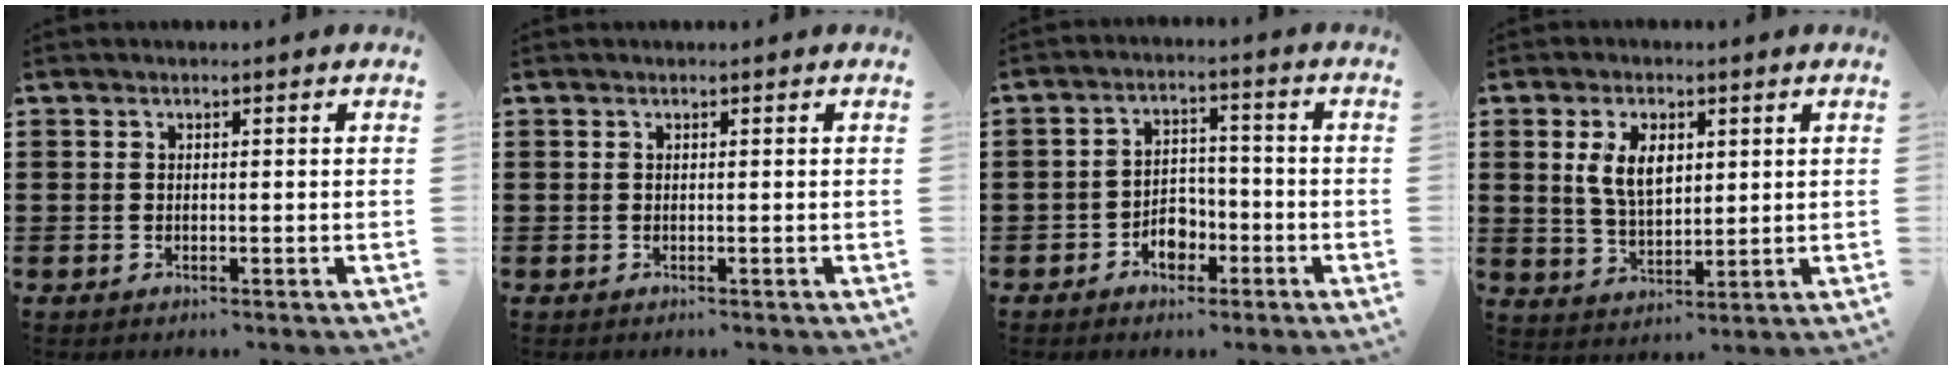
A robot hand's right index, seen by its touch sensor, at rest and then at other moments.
{"total": 0.0}
{"total": 4.4, "force": [-2.6, 3.0, 2.0], "torque": [-0.028, 0.007, -0.051]}
{"total": 6.3, "force": [1.7, 3.5, 5.0], "torque": [-0.115, 0.008, 0.026]}